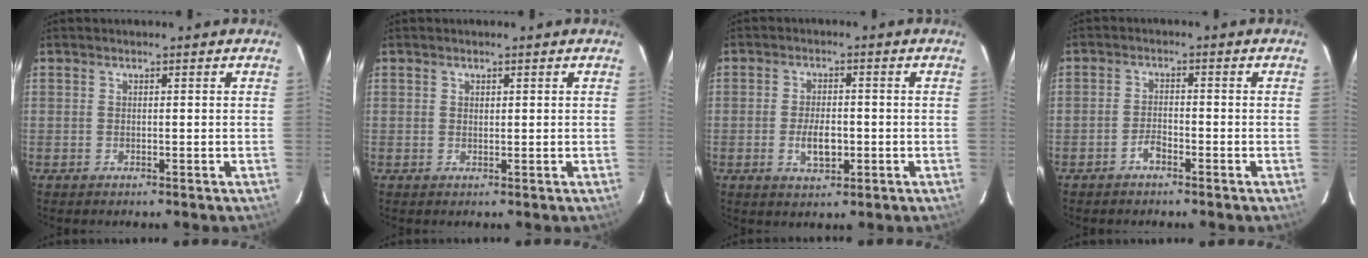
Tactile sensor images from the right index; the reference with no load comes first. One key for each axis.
{"total": 0.6, "fx": 0.4, "fy": 0.5, "fz": 0.2, "tx": -0.003, "ty": 0.002, "tz": 0.007}
{"total": 5.2, "fx": -1.3, "fy": 2.6, "fz": 4.4, "tx": -0.087, "ty": -0.003, "tz": -0.019}
{"total": 2.4, "fx": -1.8, "fy": 1.0, "fz": 1.1, "tx": -0.027, "ty": 0.004, "tz": -0.035}